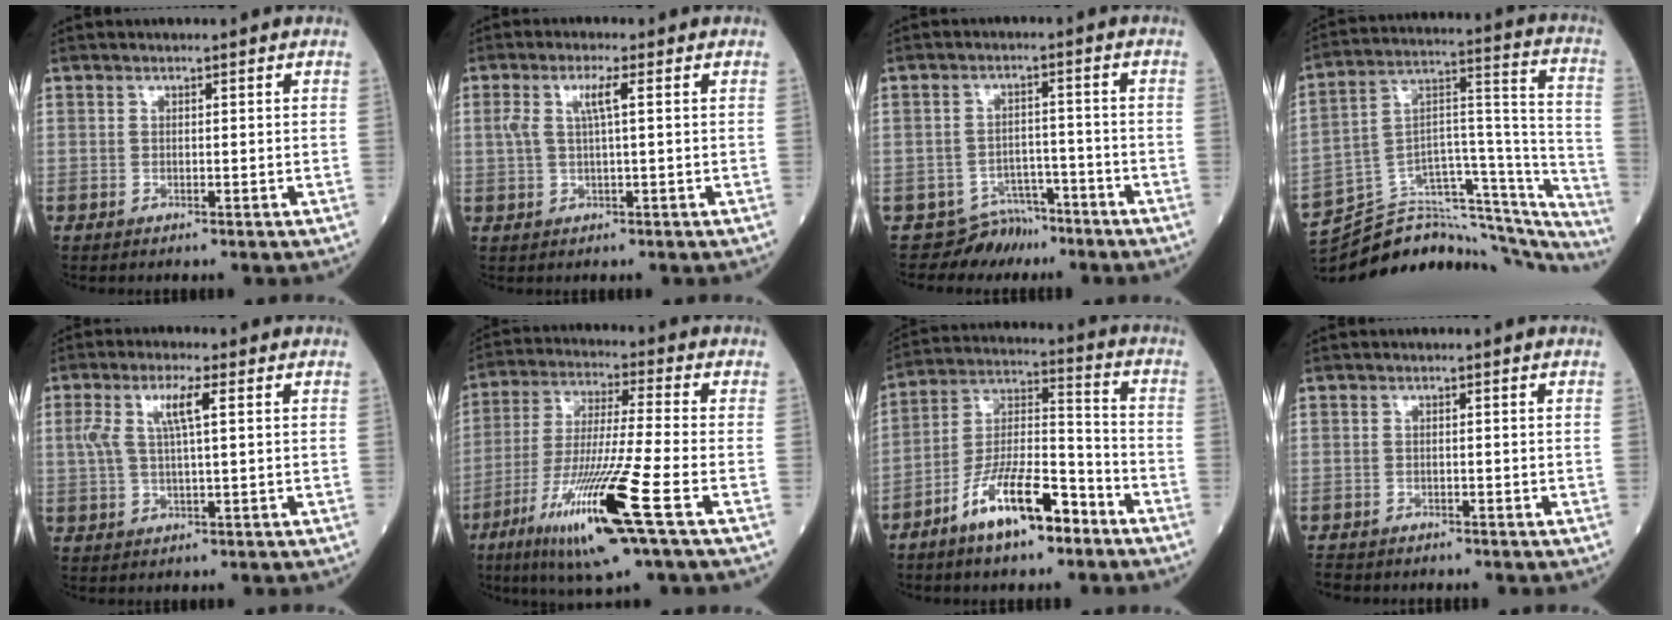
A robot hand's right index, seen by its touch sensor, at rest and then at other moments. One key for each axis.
{"total": 3.7, "fx": 1.1, "fy": 0.2, "fz": 3.5, "tx": -0.075, "ty": 0.011, "tz": 0.023}
{"total": 4.9, "fx": -4.2, "fy": 2.4, "fz": -1.1, "tx": 0.020, "ty": 0.022, "tz": -0.068}
{"total": 32.4, "fx": -28.8, "fy": 7.8, "fz": 12.6, "tx": -0.126, "ty": 0.030, "tz": -0.400}
{"total": 5.4, "fx": 1.7, "fy": 0.7, "fz": 5.1, "tx": -0.109, "ty": 0.015, "tz": 0.036}
{"total": 16.4, "fx": -7.3, "fy": -0.5, "fz": 14.7, "tx": -0.305, "ty": -0.036, "tz": -0.136}
{"total": 12.6, "fx": -7.8, "fy": 3.4, "fz": 9.3, "tx": -0.180, "ty": 0.003, "tz": -0.143}
{"total": 3.3, "fx": -2.9, "fy": 1.3, "fz": 0.8, "tx": -0.013, "ty": -0.005, "tz": -0.044}